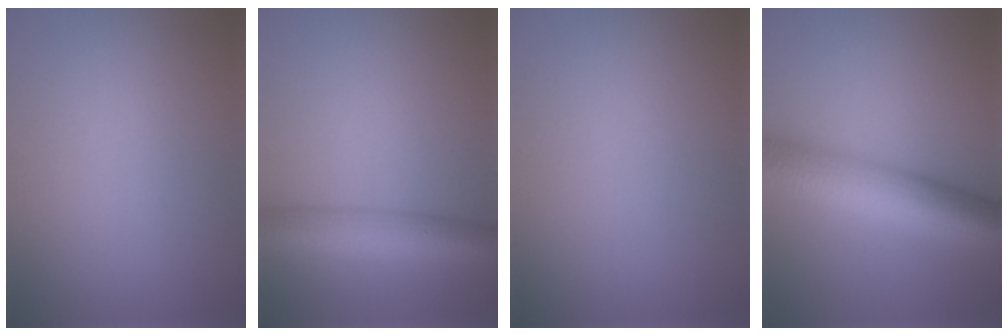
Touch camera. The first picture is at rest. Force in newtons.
{"total": 6.2, "press": 6.2, "slide": 0.1}
{"total": 0.0}
{"total": 10.0, "press": 10.0, "slide": 0.2}